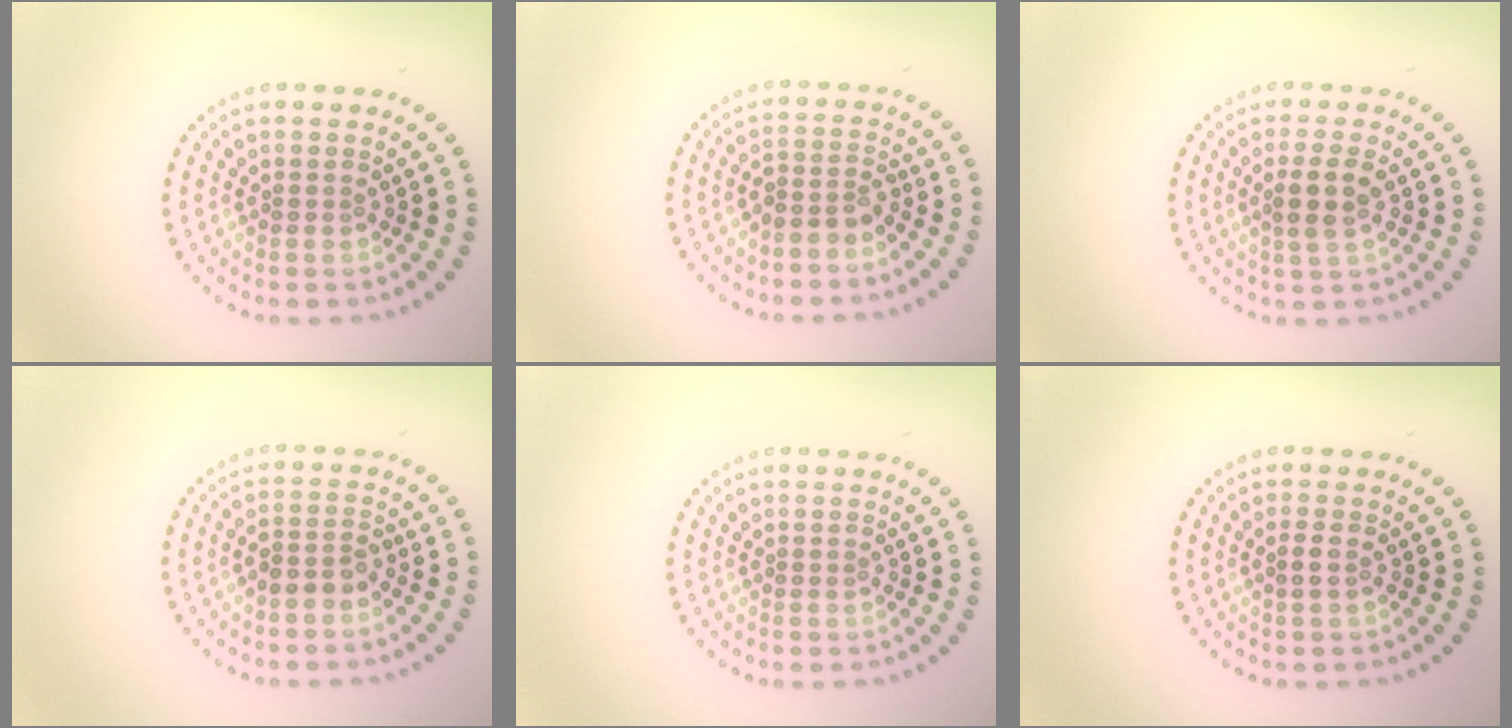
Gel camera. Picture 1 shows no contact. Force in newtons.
{"total": 2.3, "press": 1.9, "slide": 1.3}
{"total": 2.7, "press": 2.4, "slide": 1.1}
{"total": 2.2, "press": 2.0, "slide": 0.9}
{"total": 0.0}
{"total": 0.7, "press": 0.7, "slide": 0.3}